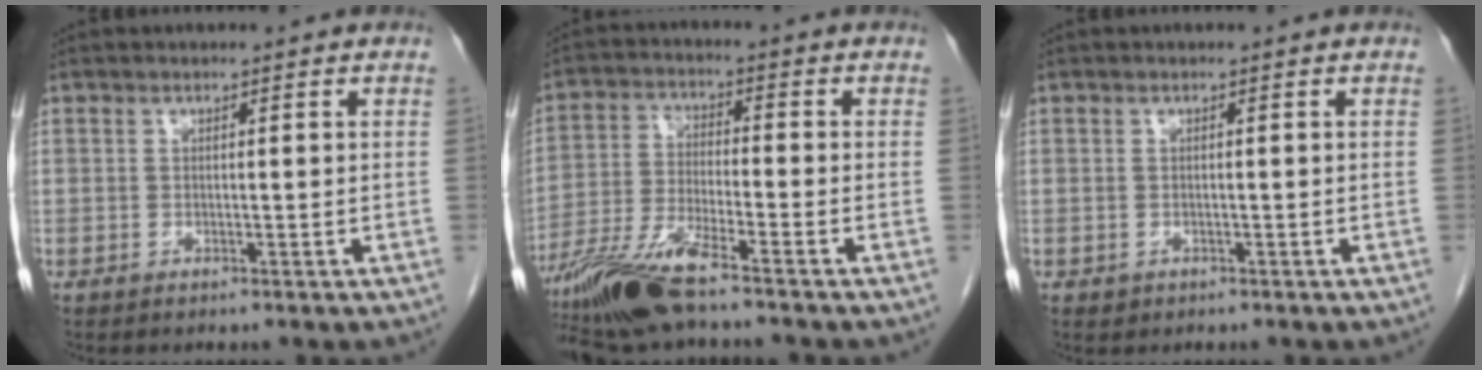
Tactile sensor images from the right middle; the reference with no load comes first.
{"total": 10.0, "force": [-7.6, 0.5, 6.5], "torque": [-0.135, -0.026, -0.145]}
{"total": 0.6, "force": [-0.3, 0.6, 0.1], "torque": [-0.004, 0.002, 0.000]}